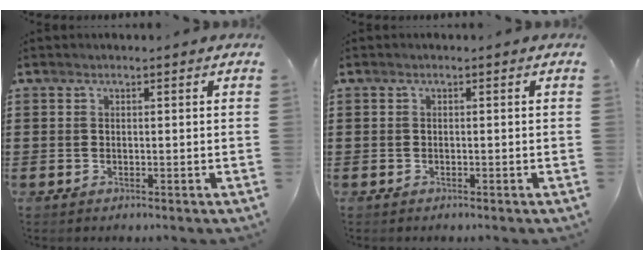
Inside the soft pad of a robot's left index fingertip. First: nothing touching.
{"total": 0.0}